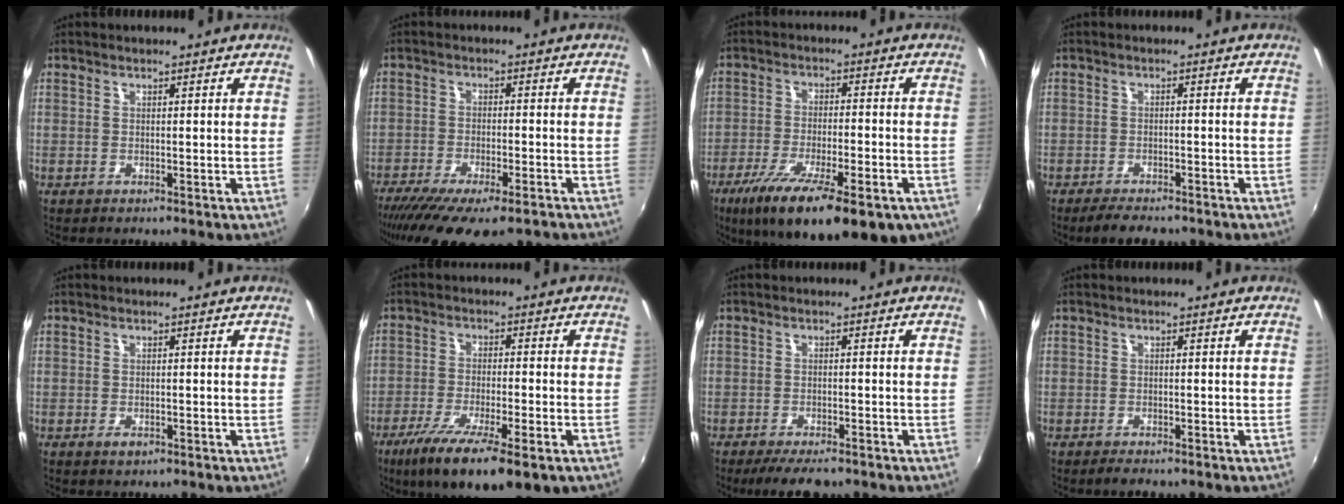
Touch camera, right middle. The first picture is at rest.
{"total": 16.4, "force": [-12.3, 4.4, 9.9], "torque": [-0.197, -0.063, -0.187]}
{"total": 20.5, "force": [-12.6, 6.1, 15.0], "torque": [-0.265, -0.060, -0.191]}
{"total": 5.4, "force": [-4.5, 1.7, 2.5], "torque": [-0.059, -0.010, -0.074]}
{"total": 1.4, "force": [-0.8, 0.8, 0.9], "torque": [-0.015, -0.003, -0.014]}
{"total": 15.0, "force": [-8.9, 3.6, 11.6], "torque": [-0.224, -0.050, -0.149]}
{"total": 6.1, "force": [-4.9, 1.5, 3.4], "torque": [-0.076, -0.019, -0.080]}
{"total": 1.9, "force": [-1.6, 0.6, 0.9], "torque": [-0.022, -0.007, -0.029]}